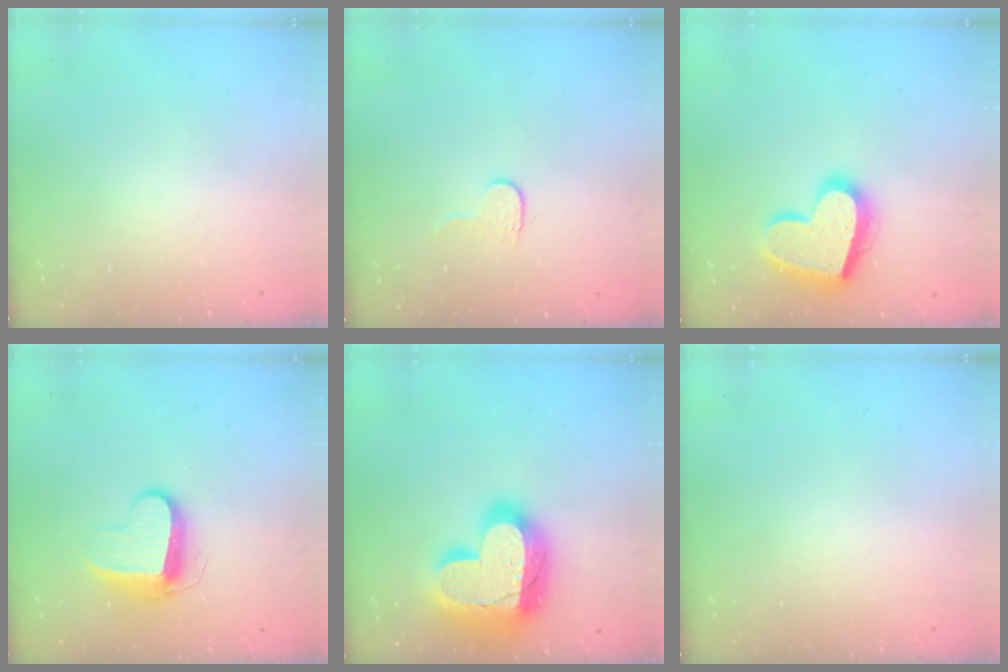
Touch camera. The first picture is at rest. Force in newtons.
{"total": 3.4, "press": 3.4, "slide": 0.4}
{"total": 20.3, "press": 20.3, "slide": 1.5}
{"total": 9.7, "press": 9.7, "slide": 0.4}
{"total": 27.3, "press": 27.2, "slide": 2.0}
{"total": 0.0}